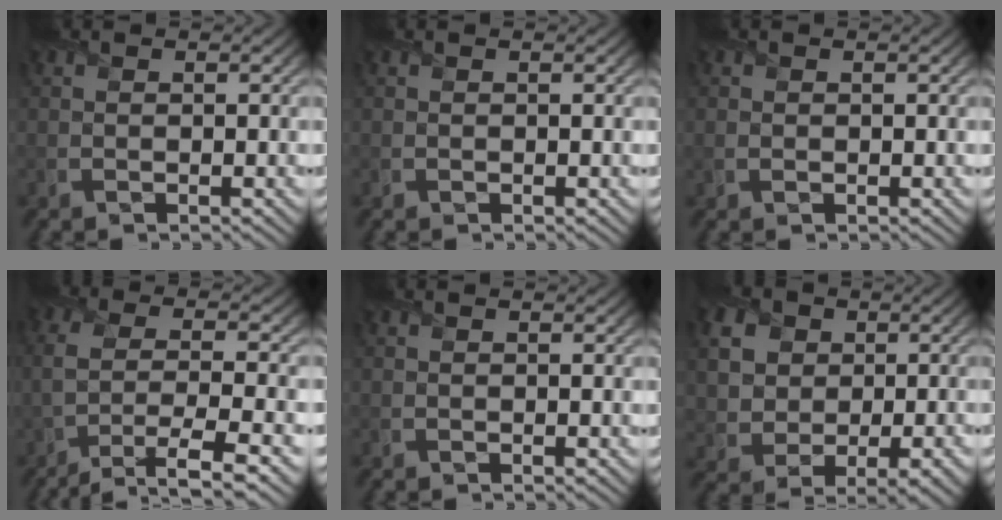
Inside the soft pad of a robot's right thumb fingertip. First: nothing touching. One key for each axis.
{"total": 0.0}
{"total": 0.7, "fx": 0.0, "fy": 0.5, "fz": 0.5, "tx": -0.011, "ty": -0.002, "tz": 0.001}
{"total": 7.9, "fx": -3.5, "fy": 2.5, "fz": 6.6, "tx": -0.138, "ty": -0.013, "tz": -0.067}
{"total": 0.0}
{"total": 9.3, "fx": 1.1, "fy": 7.3, "fz": 5.6, "tx": -0.127, "ty": -0.004, "tz": 0.022}